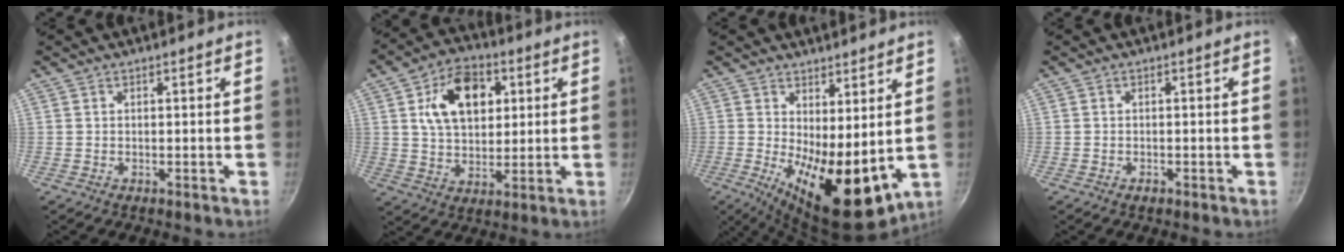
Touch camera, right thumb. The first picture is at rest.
{"total": 13.9, "force": [4.0, 9.3, 9.6], "torque": [-0.123, -0.002, 0.063]}
{"total": 14.3, "force": [0.6, 6.0, 13.0], "torque": [-0.171, -0.025, 0.024]}
{"total": 1.0, "force": [-0.6, 0.6, 0.5], "torque": [-0.010, 0.003, -0.010]}